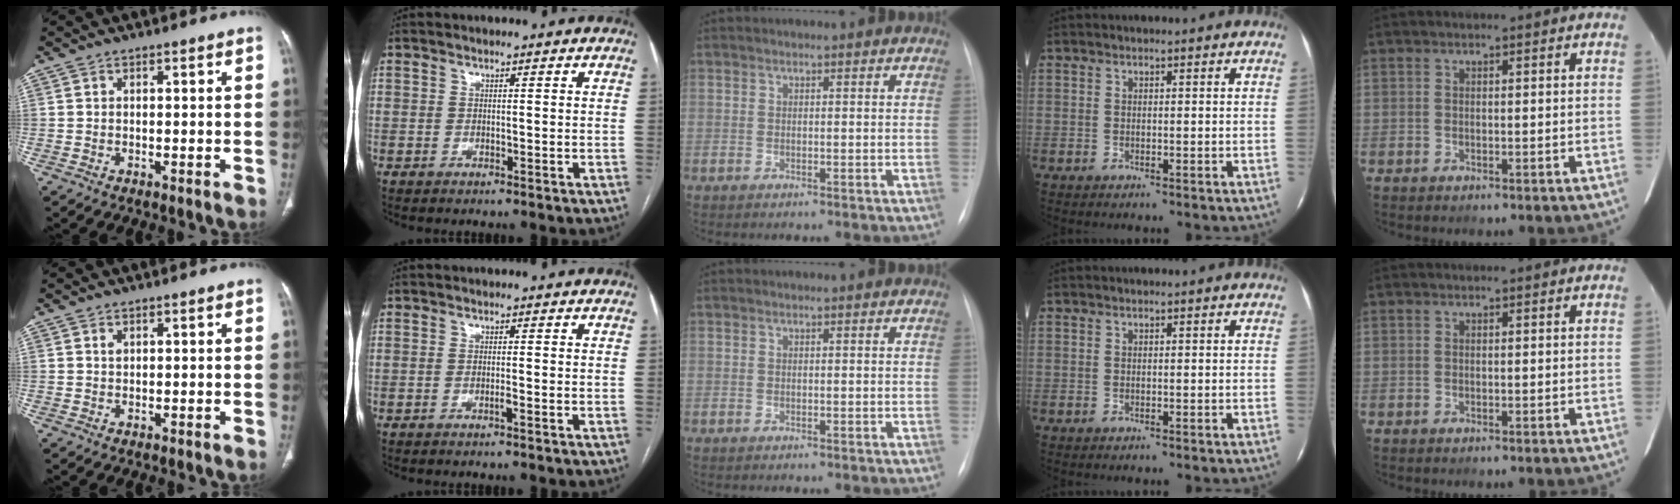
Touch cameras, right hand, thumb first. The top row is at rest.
{"thumb": {"total": 1.0, "force": [0.5, 0.6, 0.6], "torque": [-0.010, 0.000, 0.011]}, "index": {"total": 0.8, "force": [-0.5, -0.1, 0.7], "torque": [-0.013, 0.001, -0.007]}}